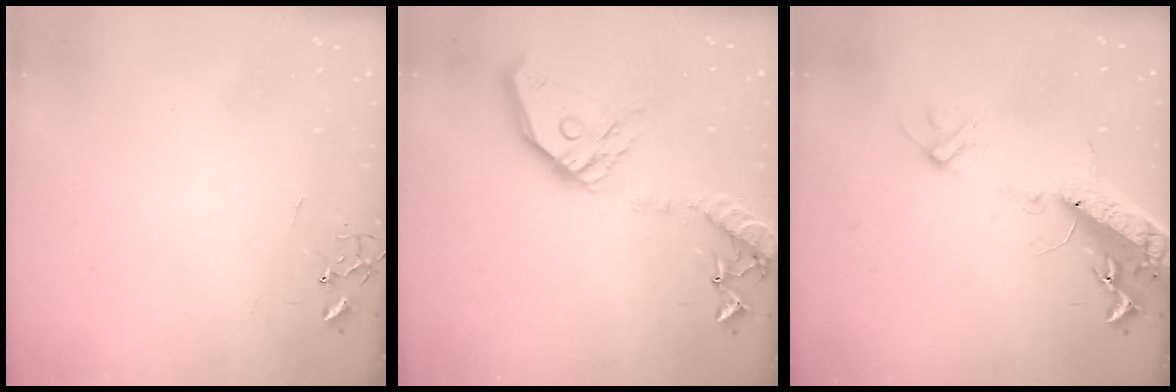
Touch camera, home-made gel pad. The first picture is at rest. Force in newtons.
{"total": 17.9, "press": 17.7, "slide": 2.6}
{"total": 15.6, "press": 15.2, "slide": 3.5}